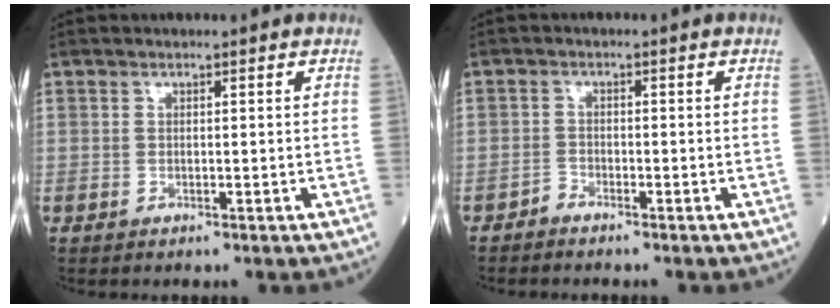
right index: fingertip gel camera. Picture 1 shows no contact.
{"total": 1.0, "force": [-1.0, 0.2, 0.1], "torque": [-0.001, -0.001, -0.021]}